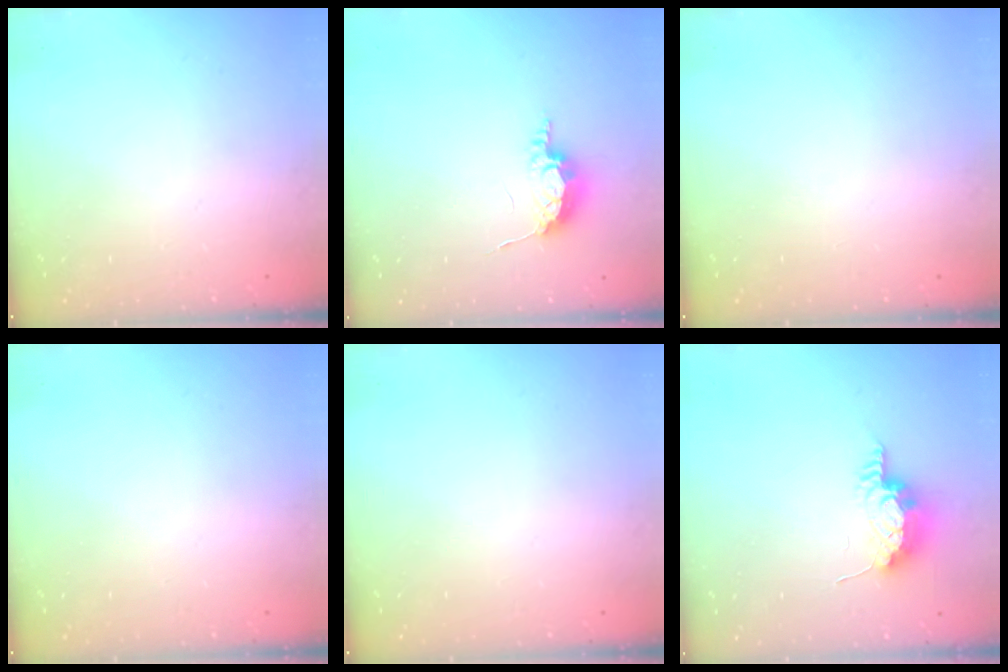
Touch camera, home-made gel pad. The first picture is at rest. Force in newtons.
{"total": 6.4, "press": 6.4, "slide": 0.5}
{"total": 0.0}
{"total": 0.0}
{"total": 0.0}
{"total": 8.8, "press": 8.5, "slide": 2.1}